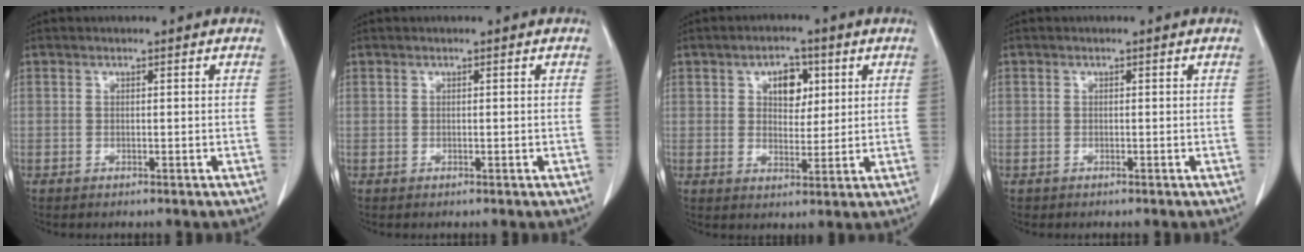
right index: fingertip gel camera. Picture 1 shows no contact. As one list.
[{"total": 0.0}, {"total": 5.6, "force": [2.1, 3.4, 3.9], "torque": [-0.058, 0.011, 0.035]}, {"total": 0.7, "force": [-0.3, 0.6, -0.1], "torque": [0.002, 0.006, -0.008]}]